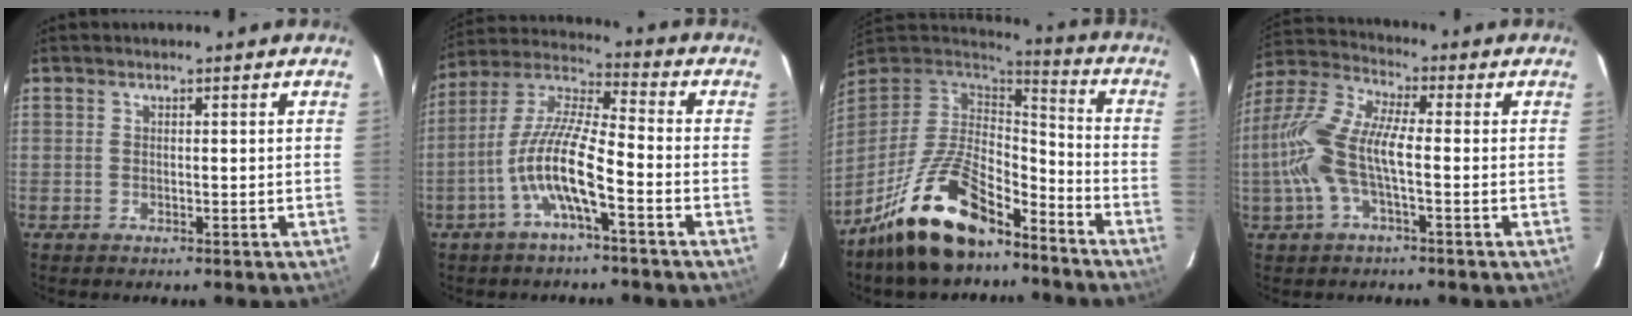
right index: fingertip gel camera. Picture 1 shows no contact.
{"total": 11.5, "force": [-4.7, 1.9, 10.3], "torque": [-0.215, 0.005, -0.093]}
{"total": 19.3, "force": [-13.4, 7.8, 11.5], "torque": [-0.233, -0.004, -0.234]}
{"total": 12.3, "force": [-2.0, 3.7, 11.5], "torque": [-0.248, 0.006, -0.041]}